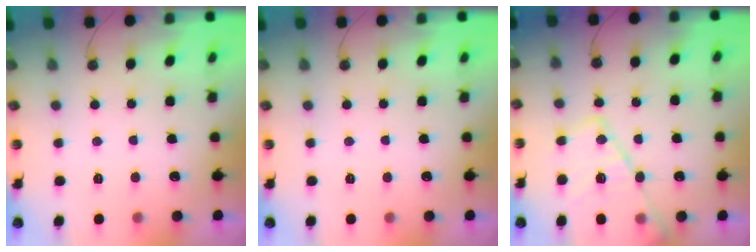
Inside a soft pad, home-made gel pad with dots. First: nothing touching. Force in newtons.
{"total": 0.0}
{"total": 16.1, "press": 16.0, "slide": 1.6}